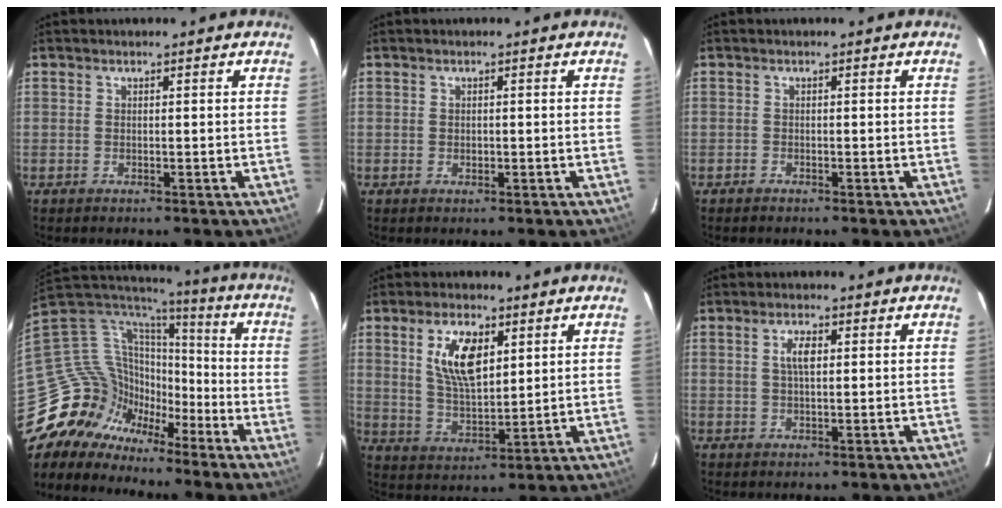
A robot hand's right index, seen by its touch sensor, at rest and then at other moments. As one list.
[{"total": 0.9, "force": [-0.1, 0.8, 0.3], "torque": [-0.001, 0.000, 0.000]}, {"total": 0.7, "force": [-0.6, 0.3, 0.0], "torque": [-0.004, 0.000, -0.010]}, {"total": 15.4, "force": [-11.0, 10.5, 2.3], "torque": [-0.076, 0.021, -0.201]}, {"total": 10.4, "force": [3.9, 4.8, 8.4], "torque": [-0.156, 0.005, 0.081]}, {"total": 3.1, "force": [0.7, 1.2, 2.8], "torque": [-0.053, 0.006, 0.013]}]